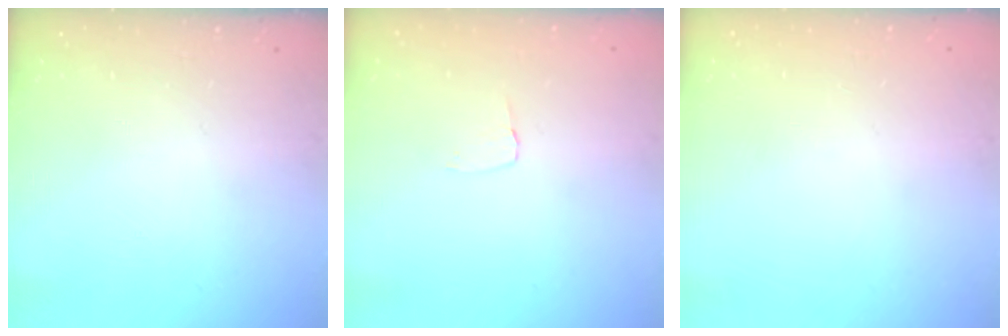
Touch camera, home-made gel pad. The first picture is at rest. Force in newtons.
{"total": 2.6, "press": 2.6, "slide": 0.2}
{"total": 0.0}